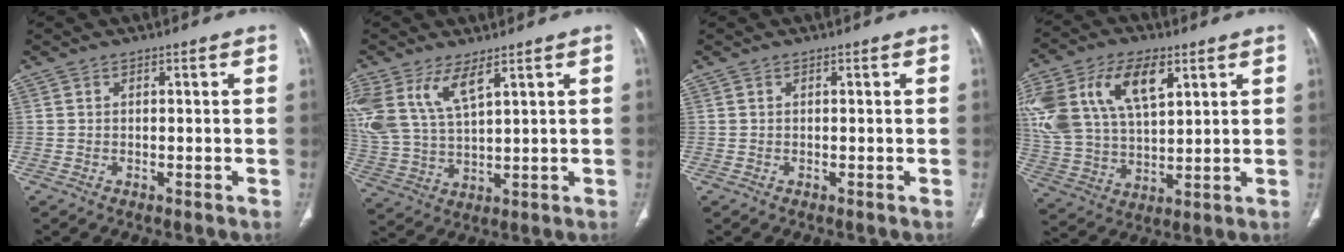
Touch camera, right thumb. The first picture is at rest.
{"total": 12.4, "force": [6.6, 5.2, 9.2], "torque": [-0.208, -0.017, 0.144]}
{"total": 0.0}
{"total": 23.3, "force": [9.4, 13.2, 16.8], "torque": [-0.367, 0.008, 0.178]}